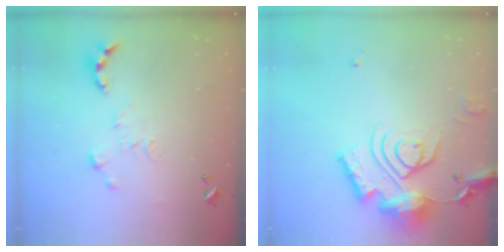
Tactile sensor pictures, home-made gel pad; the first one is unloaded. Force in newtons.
{"total": 21.9, "press": 21.7, "slide": 2.3}